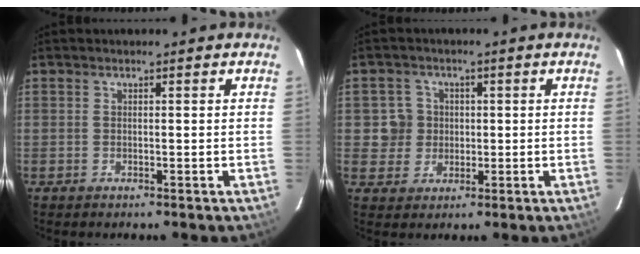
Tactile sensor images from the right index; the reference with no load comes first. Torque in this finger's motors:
{"motor_torque": [-0.06, 0.00, -0.01, -0.01]}